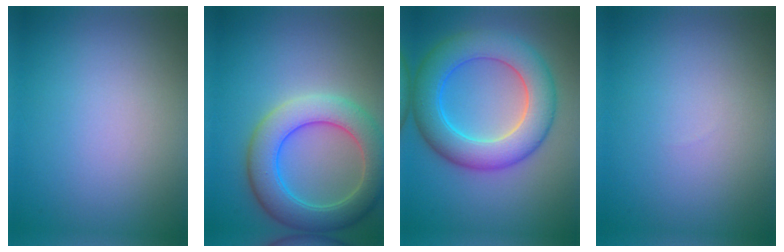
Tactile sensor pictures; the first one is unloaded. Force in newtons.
{"total": 6.9, "press": 6.8, "slide": 0.4}
{"total": 7.9, "press": 7.9, "slide": 0.2}
{"total": 0.0}